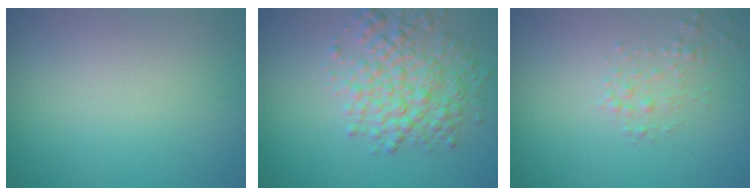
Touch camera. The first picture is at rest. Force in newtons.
{"total": 5.1, "press": 5.1, "slide": 0.1}
{"total": 1.4, "press": 1.4, "slide": 0.1}